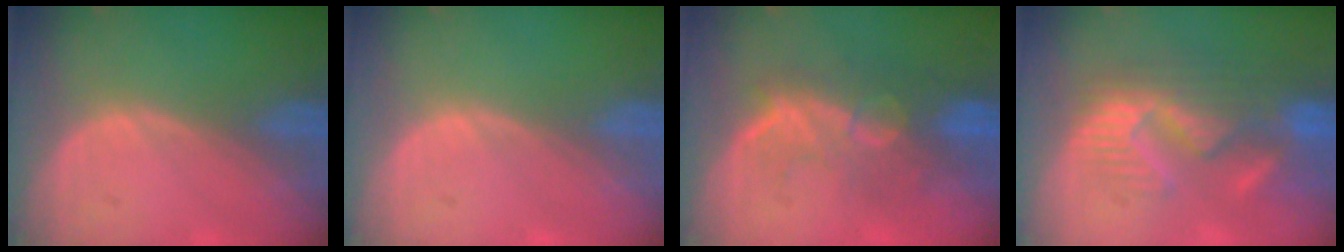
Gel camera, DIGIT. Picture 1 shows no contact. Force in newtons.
{"total": 0.0}
{"total": 9.7, "press": 8.7, "slide": 4.3}
{"total": 10.8, "press": 9.8, "slide": 4.5}